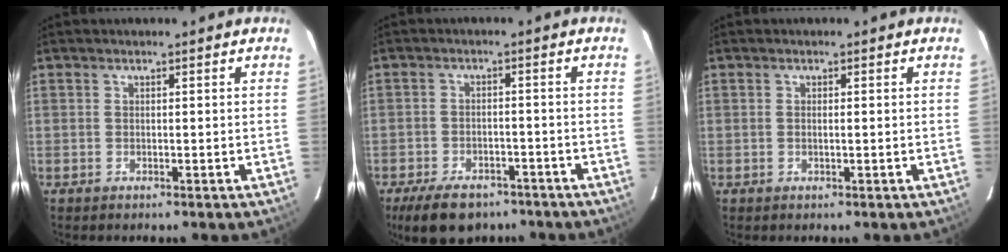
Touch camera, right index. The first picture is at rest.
{"total": 11.1, "force": [-8.1, 5.3, 5.3], "torque": [-0.124, -0.009, -0.121]}
{"total": 0.8, "force": [0.0, -0.1, 0.8], "torque": [-0.015, 0.000, 0.000]}